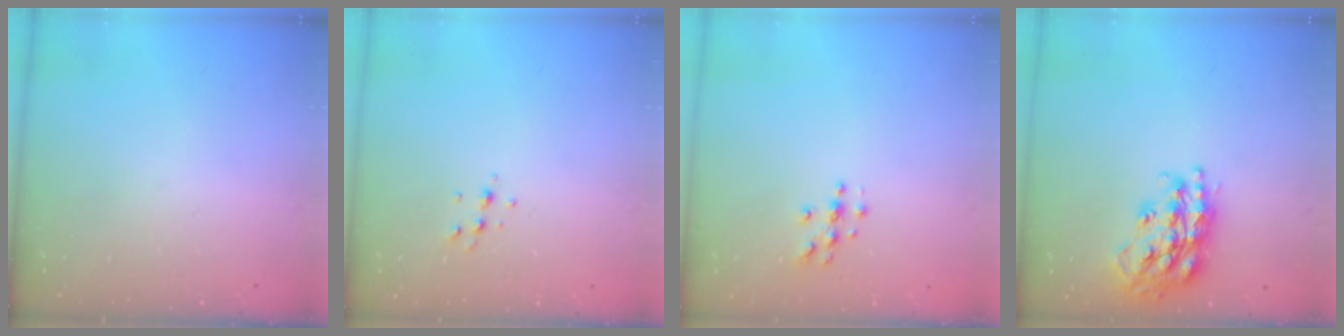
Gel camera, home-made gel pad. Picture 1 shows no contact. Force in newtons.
{"total": 4.9, "press": 4.8, "slide": 1.1}
{"total": 4.0, "press": 4.0, "slide": 0.5}
{"total": 19.5, "press": 19.5, "slide": 1.8}